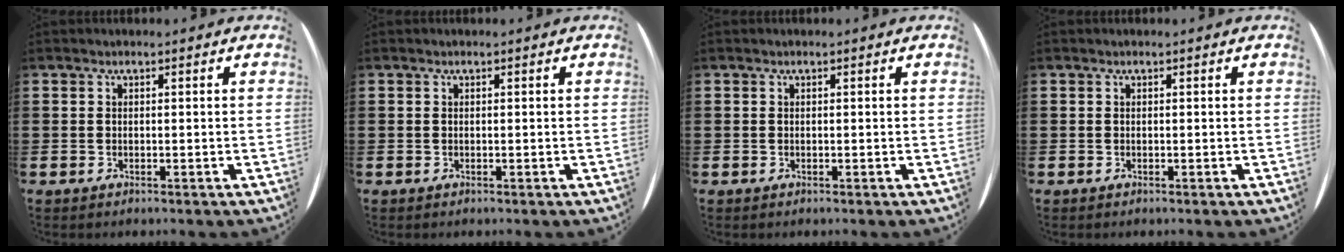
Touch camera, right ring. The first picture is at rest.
{"total": 0.0}
{"total": 0.0}
{"total": 0.0}